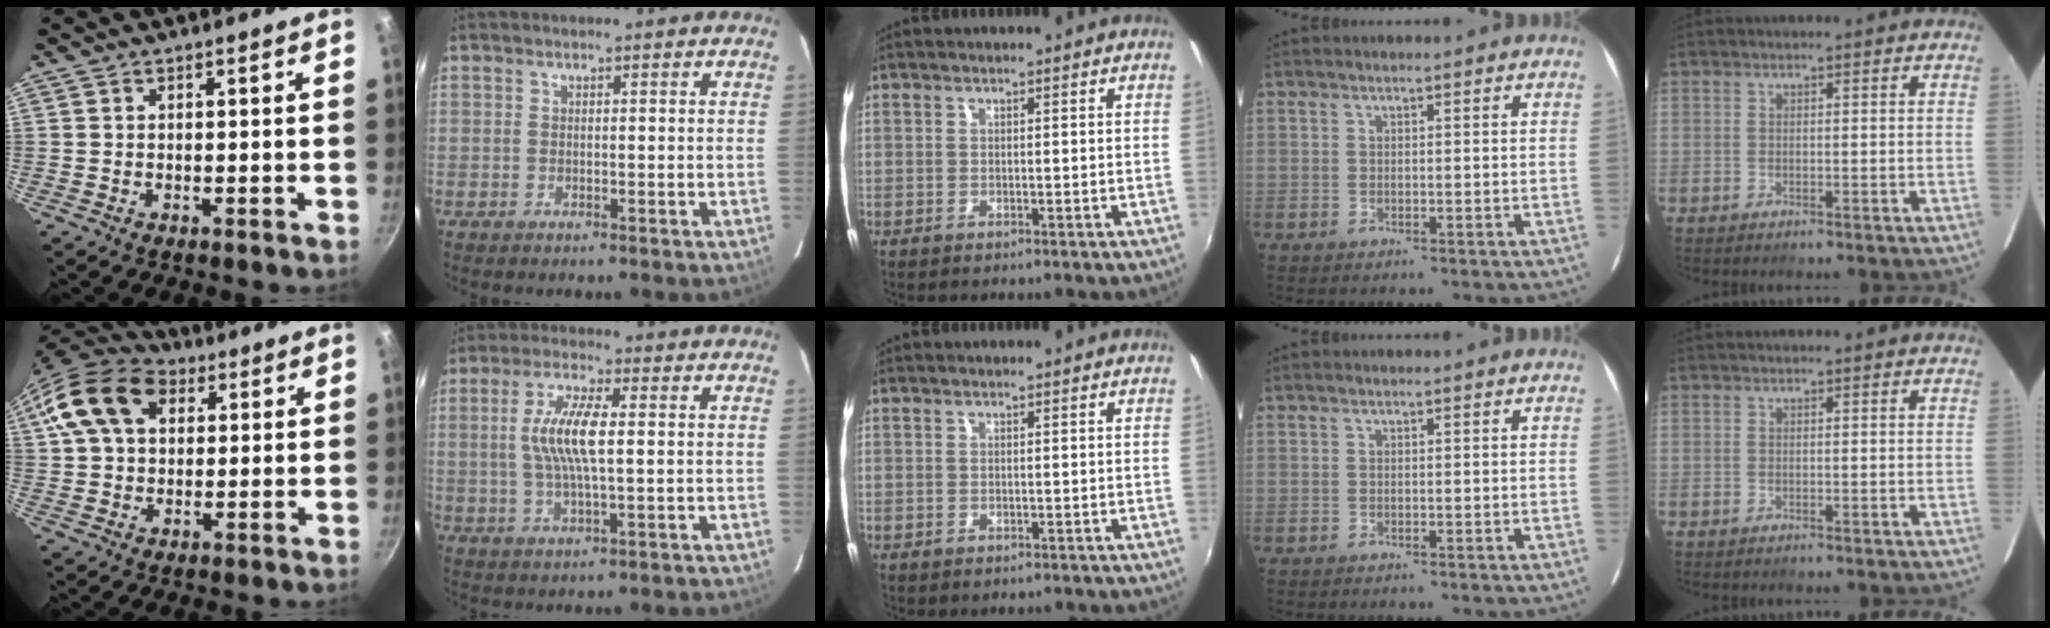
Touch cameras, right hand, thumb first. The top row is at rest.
{"thumb": {"total": 15.2, "force": [4.8, 10.7, 9.7], "torque": [-0.163, 0.020, 0.071]}, "index": {"total": 9.2, "force": [0.8, 2.2, 8.9], "torque": [-0.176, 0.004, 0.015]}, "middle": {"total": 1.3, "force": [-1.0, 0.7, 0.4], "torque": [-0.011, -0.005, -0.012]}}